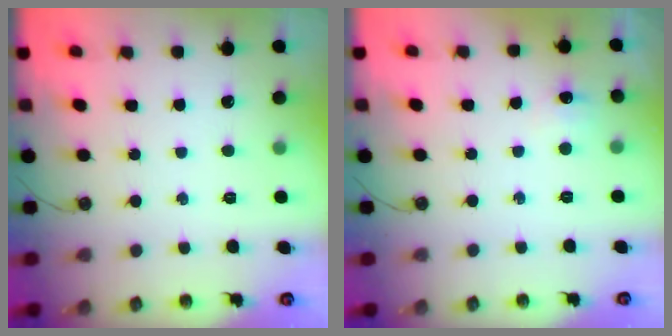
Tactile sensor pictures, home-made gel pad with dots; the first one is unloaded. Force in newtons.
{"total": 5.6, "press": 5.6, "slide": 0.6}